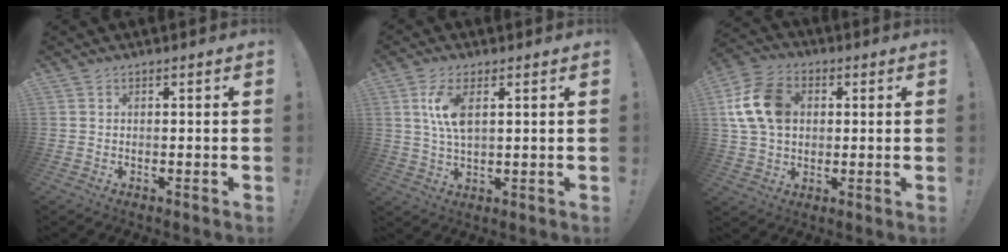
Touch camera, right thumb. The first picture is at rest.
{"total": 8.2, "force": [2.4, 3.4, 7.1], "torque": [-0.136, -0.007, 0.038]}
{"total": 15.2, "force": [3.0, 11.3, 9.7], "torque": [-0.169, 0.005, 0.062]}